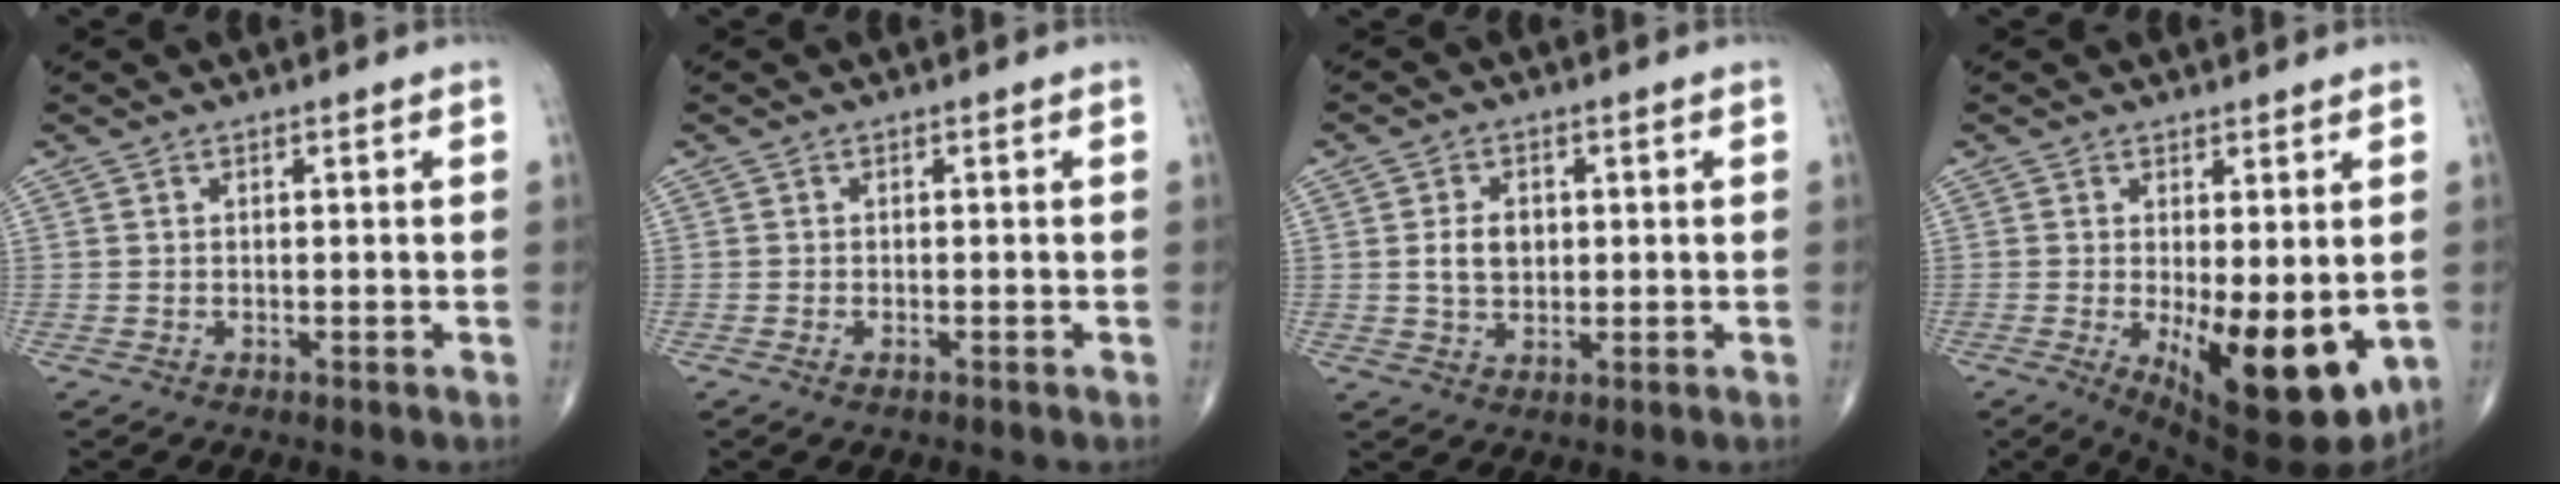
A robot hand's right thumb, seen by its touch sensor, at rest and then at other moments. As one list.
[{"total": 1.0, "force": [-0.6, 0.4, 0.7], "torque": [-0.016, 0.002, -0.009]}, {"total": 5.1, "force": [0.5, 3.7, 3.4], "torque": [-0.050, -0.002, 0.011]}, {"total": 14.9, "force": [-2.9, 5.8, 13.5], "torque": [-0.187, -0.032, -0.023]}]